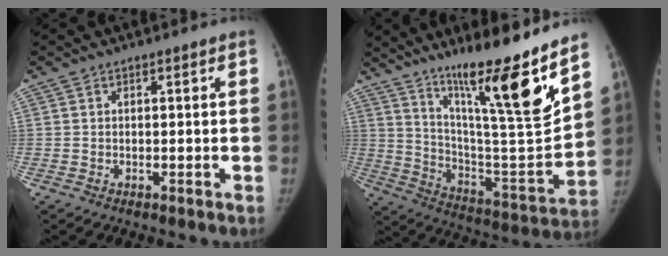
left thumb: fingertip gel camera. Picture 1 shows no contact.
{"total": 23.3, "force": [15.6, 1.7, 17.2], "torque": [-0.242, -0.085, 0.271]}